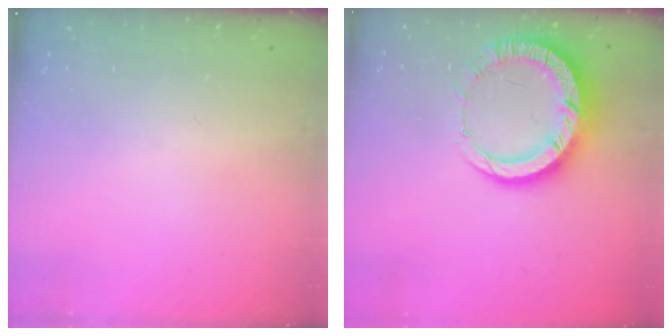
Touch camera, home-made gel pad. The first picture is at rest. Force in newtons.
{"total": 11.3, "press": 11.2, "slide": 1.2}